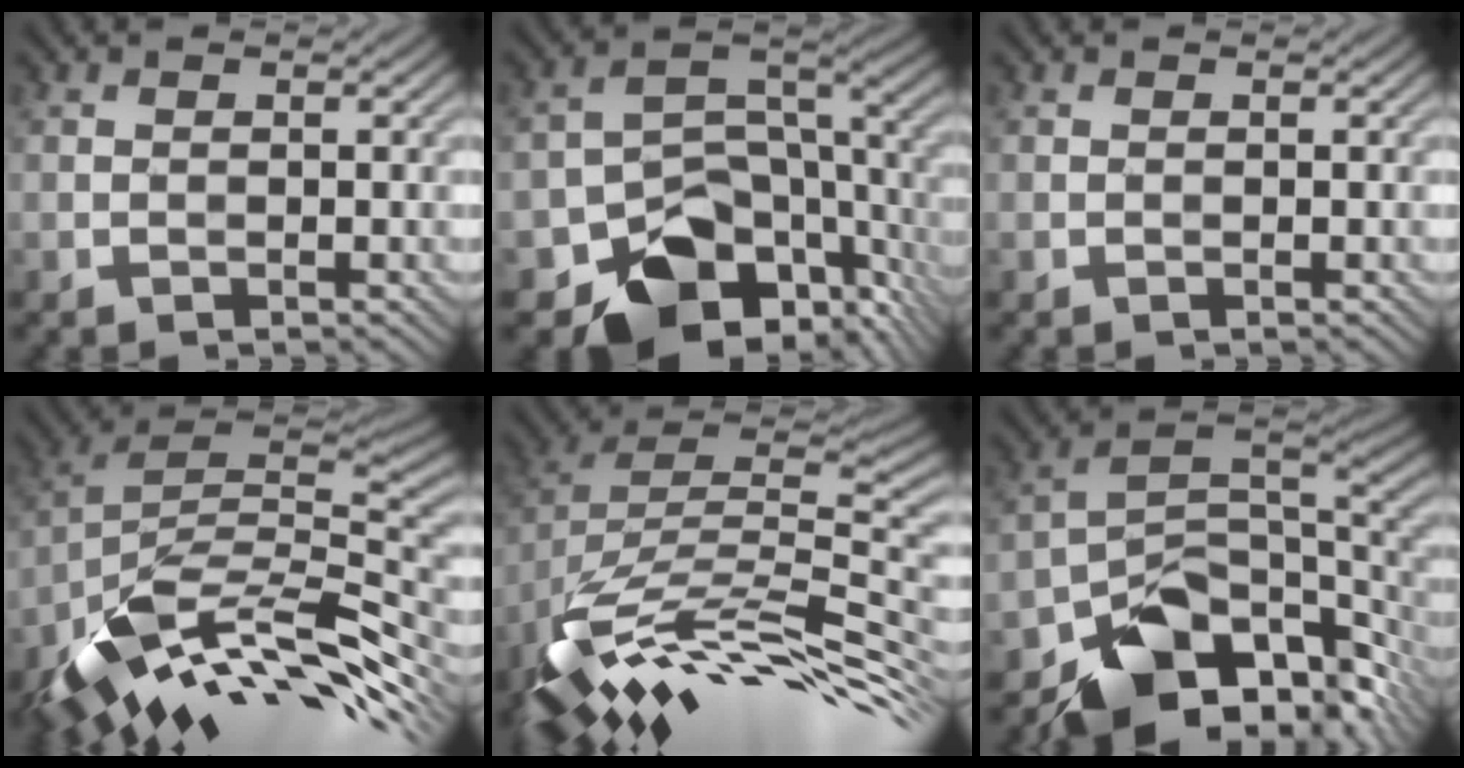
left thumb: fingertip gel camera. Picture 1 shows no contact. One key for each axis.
{"total": 12.8, "fx": -6.5, "fy": 8.7, "fz": 6.9, "tx": -0.106, "ty": -0.031, "tz": -0.102}
{"total": 0.0}
{"total": 15.3, "fx": -7.4, "fy": 6.6, "fz": 11.6, "tx": -0.234, "ty": -0.002, "tz": -0.144}
{"total": 15.1, "fx": -6.6, "fy": 5.6, "fz": 12.3, "tx": -0.246, "ty": 0.010, "tz": -0.117}
{"total": 14.6, "fx": -8.8, "fy": 7.6, "fz": 8.8, "tx": -0.163, "ty": -0.027, "tz": -0.127}